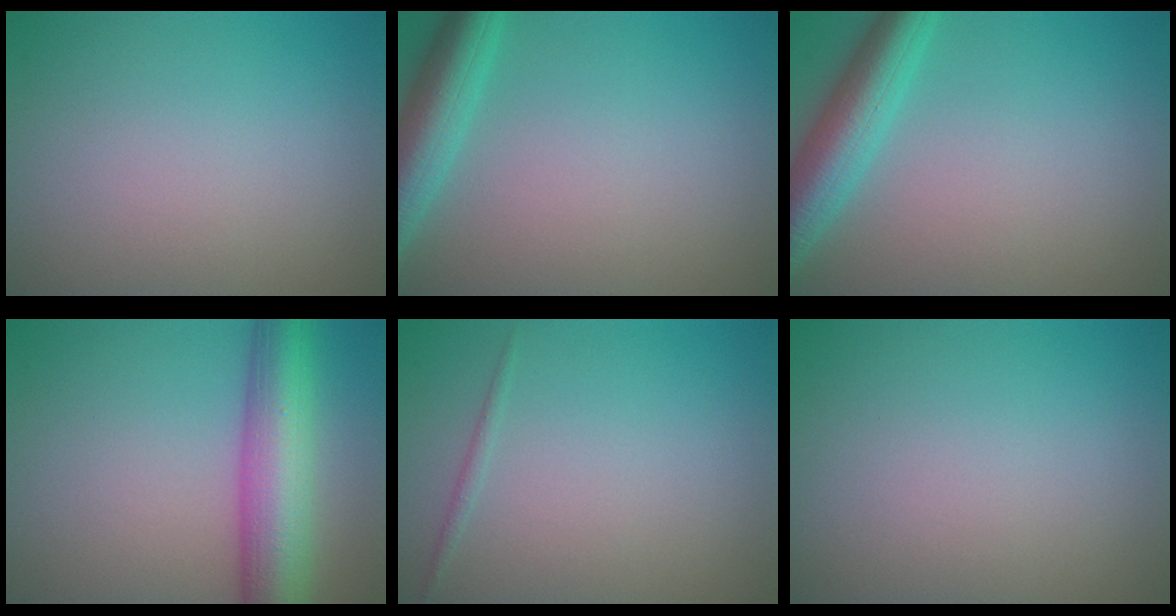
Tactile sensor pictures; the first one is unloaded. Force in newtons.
{"total": 5.1, "press": 5.1, "slide": 0.3}
{"total": 5.6, "press": 5.6, "slide": 0.2}
{"total": 8.5, "press": 8.5, "slide": 0.3}
{"total": 0.6, "press": 0.6, "slide": 0.1}
{"total": 0.0}